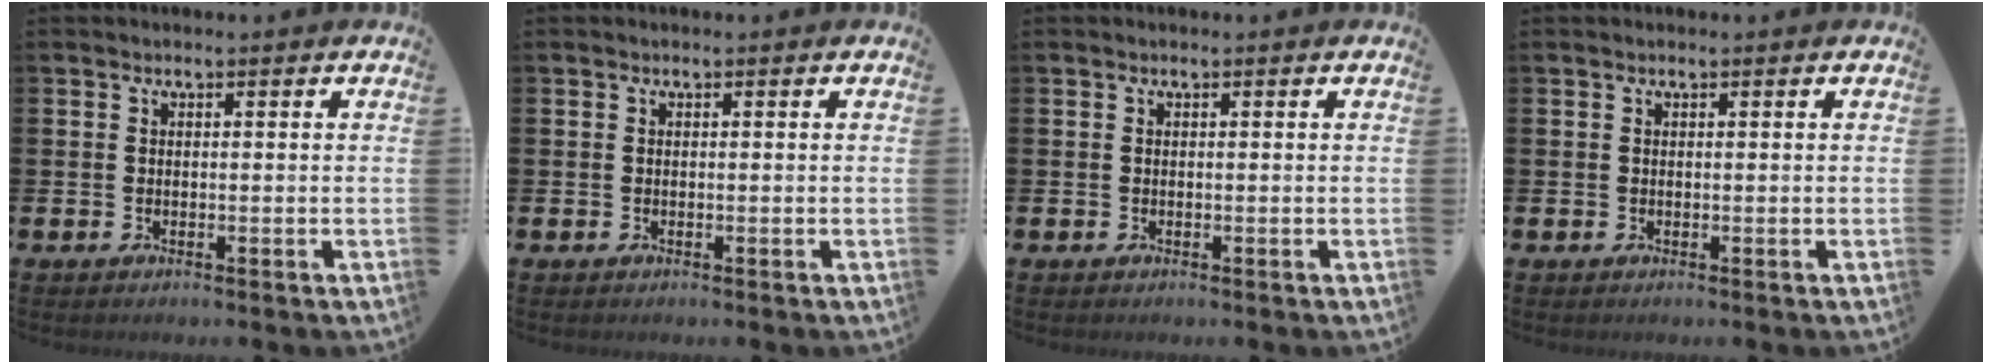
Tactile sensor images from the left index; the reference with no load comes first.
{"total": 0.0}
{"total": 0.0}
{"total": 0.0}